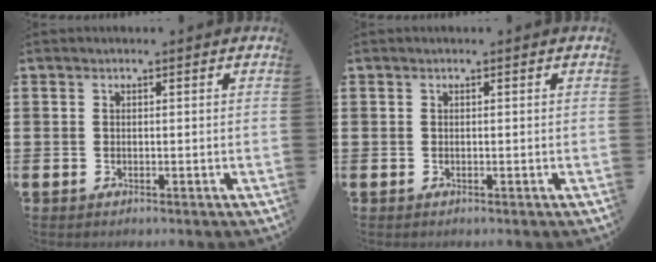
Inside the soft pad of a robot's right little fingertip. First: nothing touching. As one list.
[{"total": 0.0}]